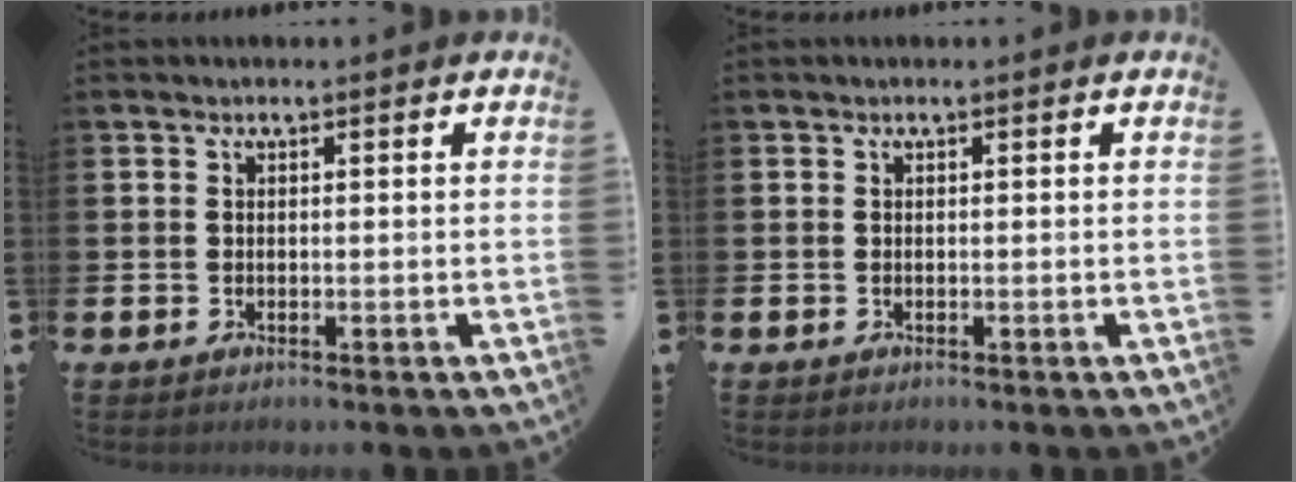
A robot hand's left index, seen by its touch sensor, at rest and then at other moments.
{"total": 0.0}